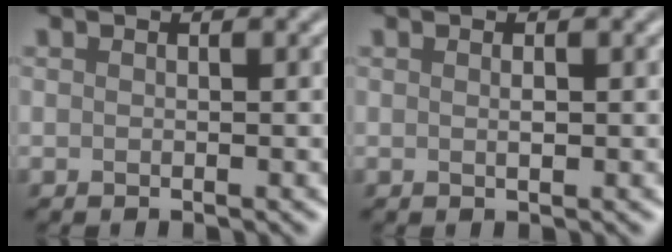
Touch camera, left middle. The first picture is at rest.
{"total": 0.5, "force": [0.1, 0.1, 0.5], "torque": [-0.013, 0.001, 0.001]}